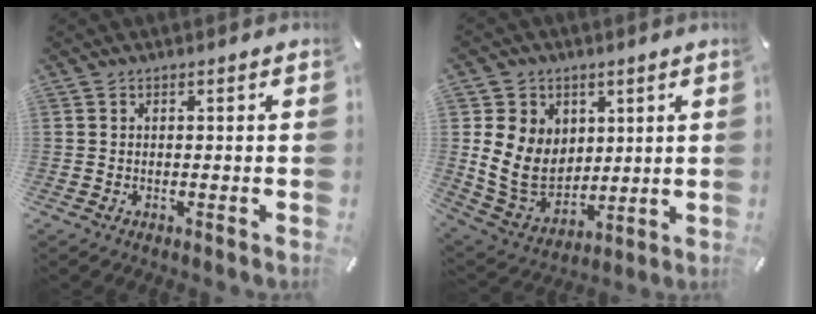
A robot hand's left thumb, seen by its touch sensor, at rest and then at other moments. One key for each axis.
{"total": 12.4, "fx": 1.9, "fy": 11.0, "fz": 5.3, "tx": -0.118, "ty": -0.015, "tz": 0.044}